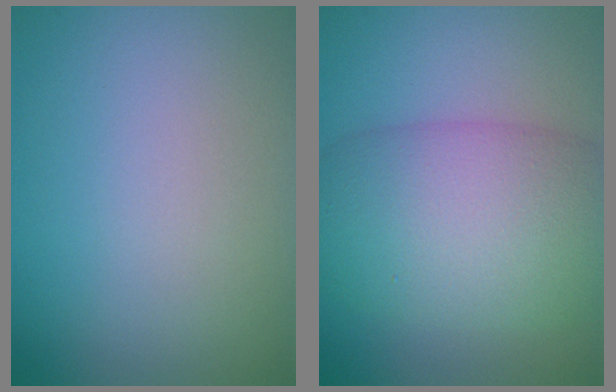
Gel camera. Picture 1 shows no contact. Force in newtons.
{"total": 8.9, "press": 8.9, "slide": 0.3}